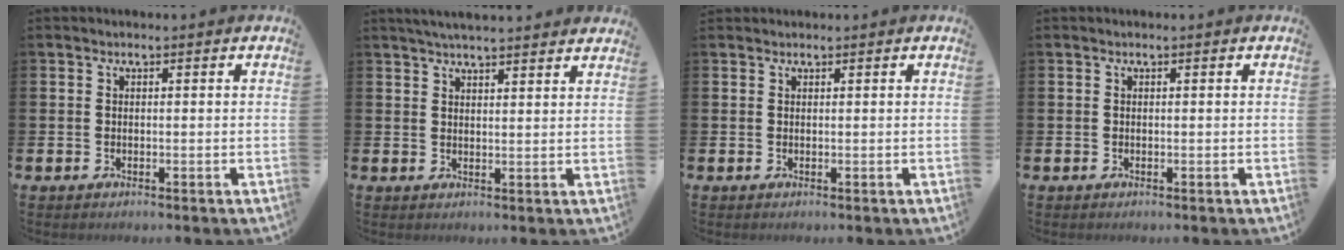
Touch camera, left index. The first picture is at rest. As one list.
[{"total": 3.6, "force": [3.5, -0.1, 0.7], "torque": [-0.018, -0.013, 0.064]}, {"total": 0.6, "force": [0.6, 0.2, -0.1], "torque": [0.014, -0.004, 0.009]}, {"total": 0.0}]